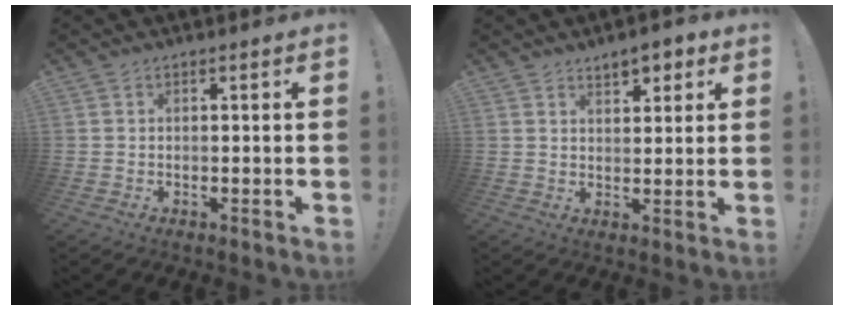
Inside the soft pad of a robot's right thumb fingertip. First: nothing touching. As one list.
[{"total": 5.5, "force": [3.9, 2.6, 3.0], "torque": [-0.033, -0.019, 0.065]}]